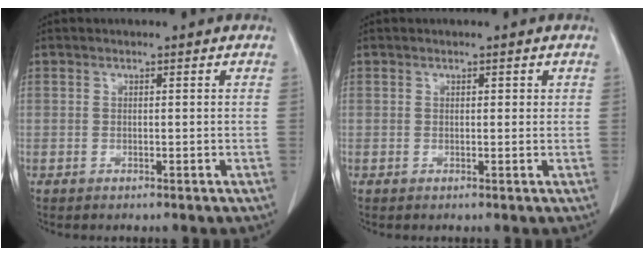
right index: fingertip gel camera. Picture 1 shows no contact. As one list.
[{"total": 0.9, "force": [0.4, 0.6, 0.6], "torque": [-0.002, 0.000, 0.003]}]